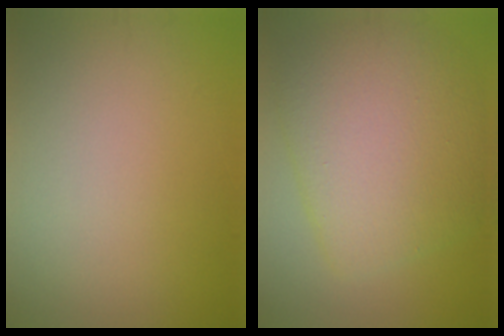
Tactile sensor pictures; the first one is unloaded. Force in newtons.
{"total": 9.0, "press": 9.0, "slide": 0.1}